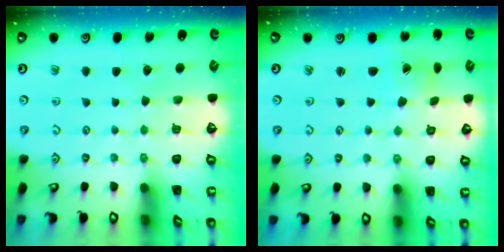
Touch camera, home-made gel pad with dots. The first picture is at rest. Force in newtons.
{"total": 1.0, "press": 1.0, "slide": 0.1}